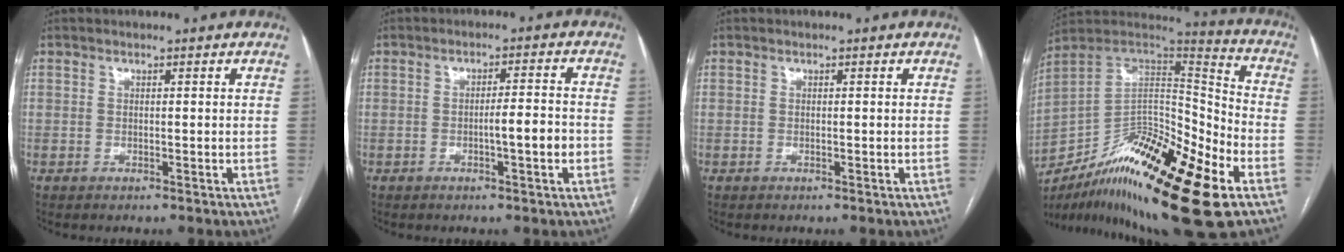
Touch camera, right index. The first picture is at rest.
{"total": 4.5, "force": [-1.4, 0.2, 4.3], "torque": [-0.064, 0.005, -0.021]}
{"total": 0.0}
{"total": 27.4, "force": [-15.2, 5.8, 22.0], "torque": [-0.359, -0.012, -0.257]}